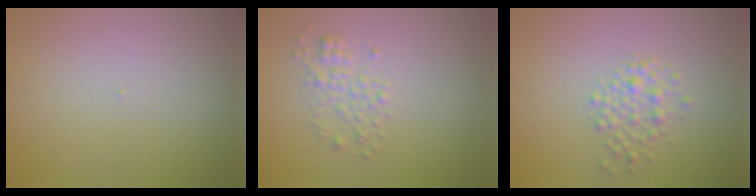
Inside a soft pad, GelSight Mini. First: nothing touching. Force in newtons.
{"total": 1.8, "press": 1.8, "slide": 0.1}
{"total": 2.2, "press": 2.2, "slide": 0.1}